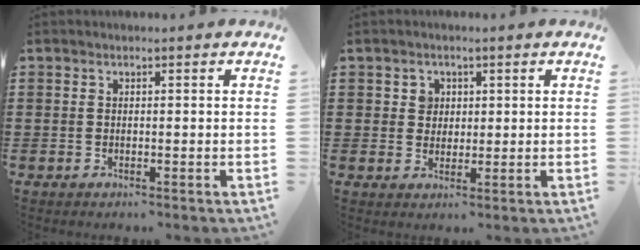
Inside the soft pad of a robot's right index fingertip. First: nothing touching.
{"total": 2.5, "force": [0.8, 2.3, 0.6], "torque": [-0.022, 0.011, 0.013]}